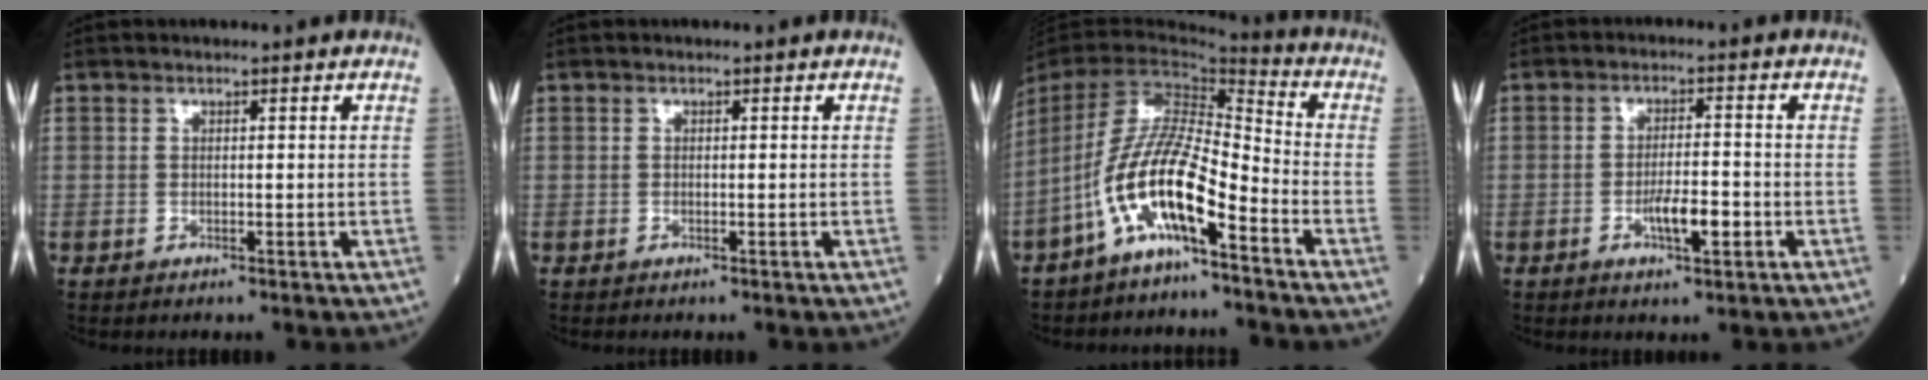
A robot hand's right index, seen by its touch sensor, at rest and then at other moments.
{"total": 0.0}
{"total": 13.3, "force": [-6.9, 2.7, 11.0], "torque": [-0.223, 0.004, -0.133]}
{"total": 5.2, "force": [-1.8, 1.2, 4.7], "torque": [-0.082, -0.001, -0.028]}